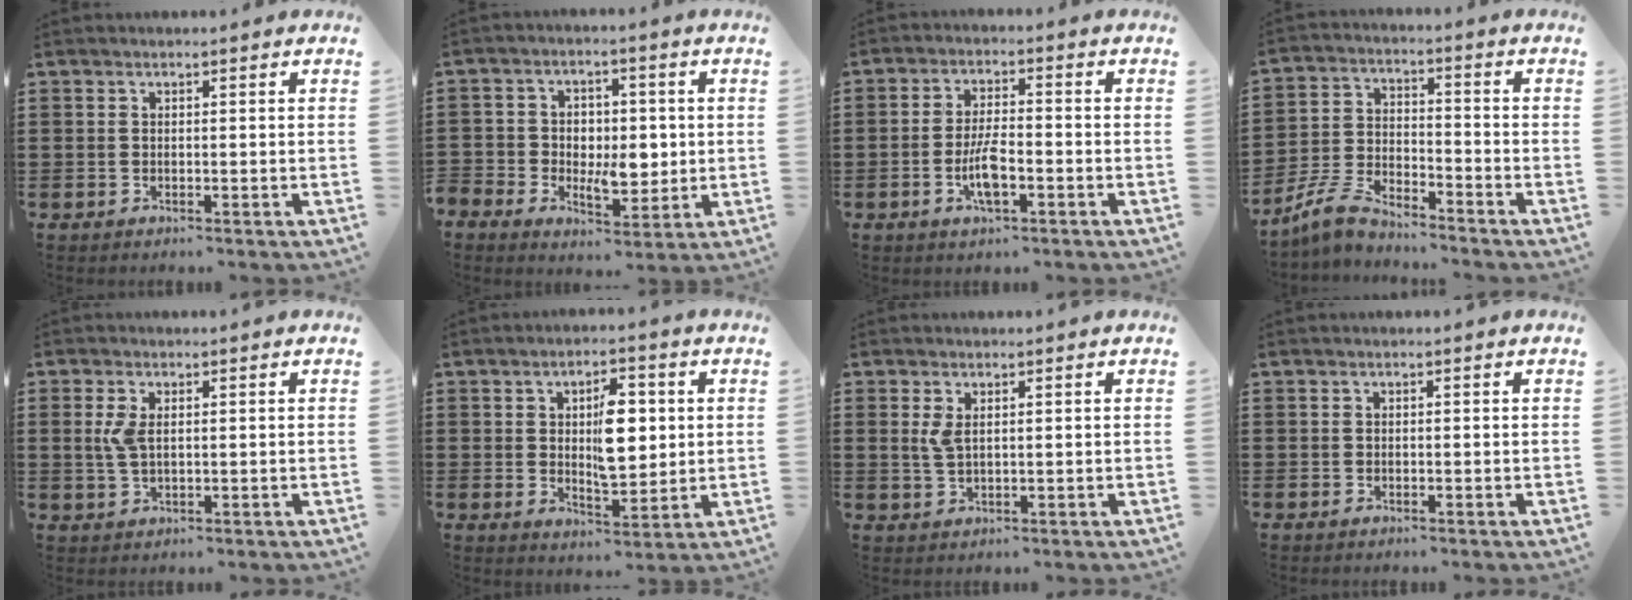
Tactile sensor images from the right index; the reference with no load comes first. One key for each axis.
{"total": 5.7, "fx": -0.5, "fy": 4.4, "fz": 3.6, "tx": -0.070, "ty": 0.010, "tz": -0.012}
{"total": 5.9, "fx": -1.9, "fy": 1.8, "fz": 5.2, "tx": -0.115, "ty": -0.002, "tz": -0.042}
{"total": 6.6, "fx": -6.1, "fy": 1.0, "fz": 2.4, "tx": -0.070, "ty": -0.002, "tz": -0.124}
{"total": 3.6, "fx": 0.9, "fy": 1.6, "fz": 3.1, "tx": -0.073, "ty": 0.004, "tz": 0.011}
{"total": 7.9, "fx": 1.2, "fy": 3.6, "fz": 6.9, "tx": -0.111, "ty": 0.003, "tz": 0.014}
{"total": 2.5, "fx": 1.1, "fy": 1.0, "fz": 2.0, "tx": -0.044, "ty": 0.005, "tz": 0.019}
{"total": 0.0}